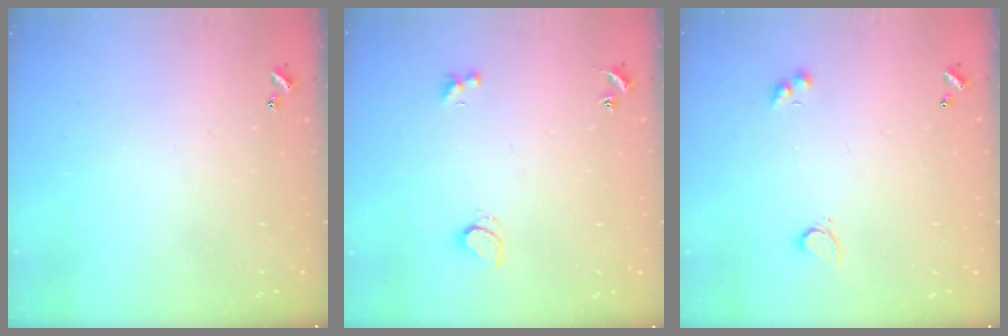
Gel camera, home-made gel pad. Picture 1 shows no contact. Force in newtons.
{"total": 2.5, "press": 2.4, "slide": 0.8}
{"total": 2.9, "press": 2.6, "slide": 1.3}